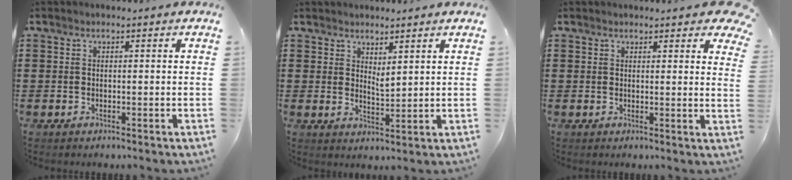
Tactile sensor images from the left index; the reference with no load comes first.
{"total": 2.7, "force": [2.4, 0.8, 1.1], "torque": [-0.017, -0.004, 0.042]}
{"total": 2.9, "force": [2.5, 1.0, 0.9], "torque": [-0.011, -0.007, 0.045]}